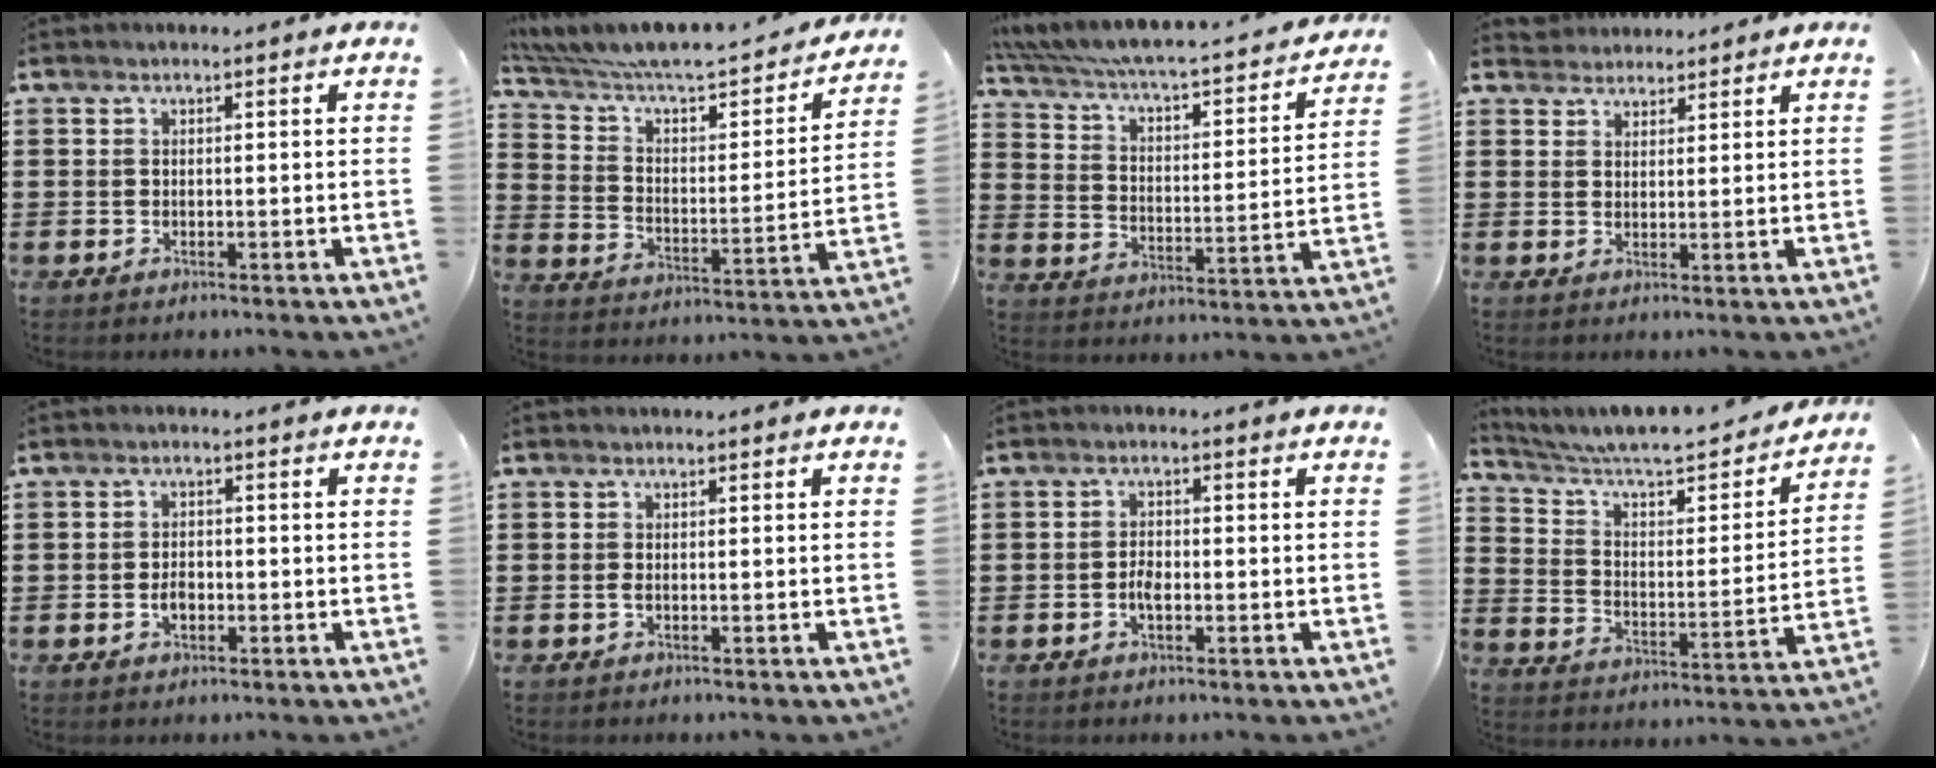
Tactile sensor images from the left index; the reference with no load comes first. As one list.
[{"total": 5.8, "force": [5.0, 1.5, 2.5], "torque": [-0.078, -0.048, 0.079]}, {"total": 3.9, "force": [3.2, 0.6, 2.1], "torque": [-0.060, -0.037, 0.044]}, {"total": 2.3, "force": [2.1, 0.8, -0.4], "torque": [0.000, 0.002, 0.042]}, {"total": 2.1, "force": [-0.5, 1.1, 1.7], "torque": [-0.034, 0.001, -0.009]}, {"total": 0.7, "force": [-0.2, 0.1, 0.7], "torque": [-0.012, -0.004, -0.002]}, {"total": 2.4, "force": [-0.7, 1.0, 2.1], "torque": [-0.047, -0.002, -0.014]}, {"total": 5.6, "force": [4.9, 1.3, 2.4], "torque": [-0.074, -0.042, 0.077]}]